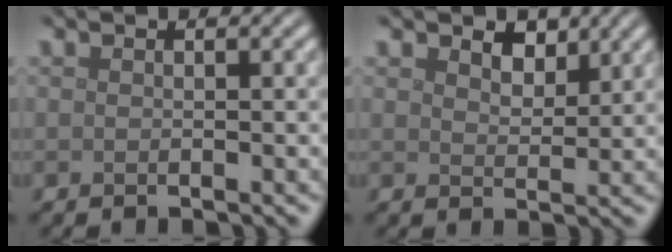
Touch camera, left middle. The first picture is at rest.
{"total": 2.1, "force": [1.6, 1.1, 0.9], "torque": [-0.021, -0.004, 0.025]}